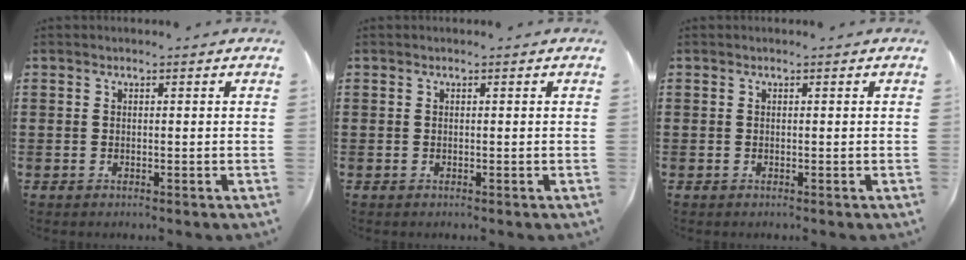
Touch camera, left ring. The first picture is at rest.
{"total": 0.0}
{"total": 0.0}